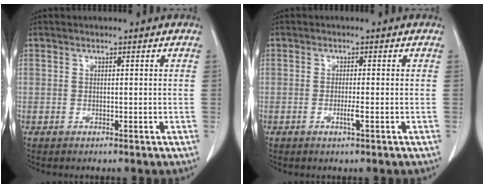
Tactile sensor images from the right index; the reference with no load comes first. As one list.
[{"total": 1.7, "force": [-0.6, -0.1, 1.5], "torque": [-0.032, -0.003, -0.012]}]